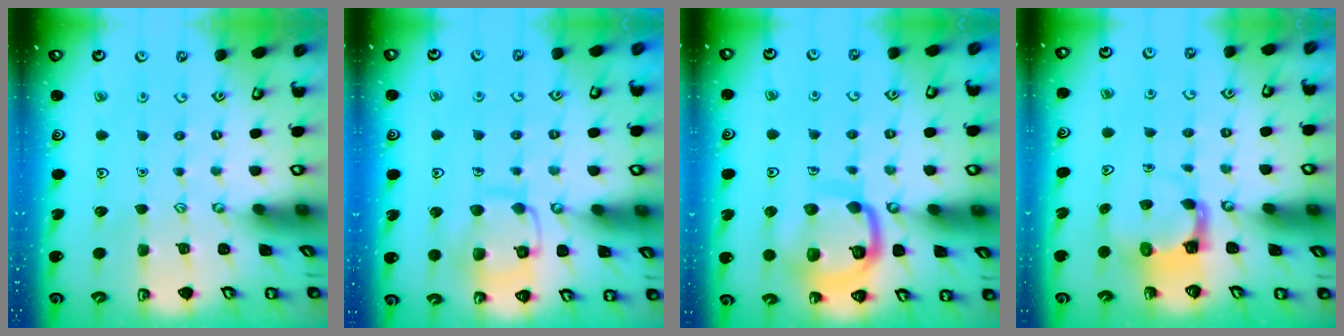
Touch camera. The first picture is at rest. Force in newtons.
{"total": 12.5, "press": 12.4, "slide": 0.9}
{"total": 14.6, "press": 14.5, "slide": 1.4}
{"total": 4.2, "press": 4.2, "slide": 0.4}